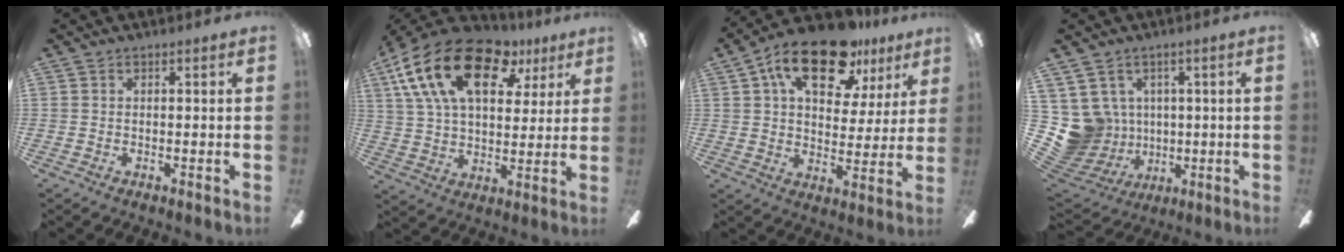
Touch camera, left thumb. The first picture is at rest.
{"total": 22.9, "force": [11.4, 12.2, 15.7], "torque": [-0.291, -0.046, 0.190]}
{"total": 18.6, "force": [11.0, 9.1, 11.9], "torque": [-0.192, -0.043, 0.187]}
{"total": 10.0, "force": [1.2, 9.8, 1.7], "torque": [-0.088, -0.021, 0.029]}